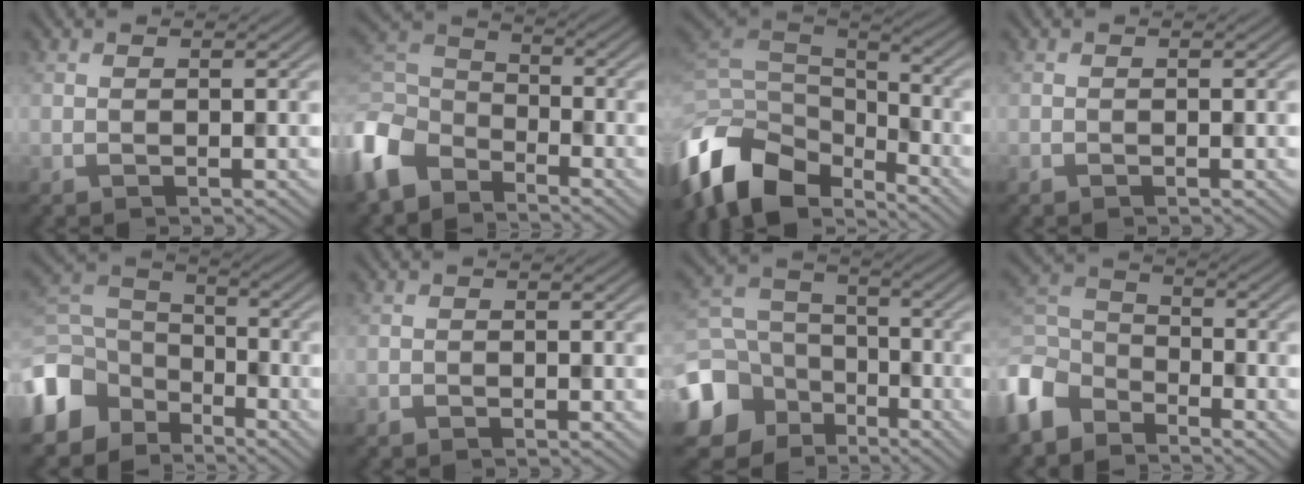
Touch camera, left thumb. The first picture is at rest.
{"total": 9.4, "force": [-6.2, 5.4, 4.5], "torque": [-0.126, -0.012, -0.147]}
{"total": 13.2, "force": [-7.5, 7.7, 7.8], "torque": [-0.216, -0.013, -0.138]}
{"total": 0.0}
{"total": 11.7, "force": [-6.8, 8.0, 5.0], "torque": [-0.157, -0.018, -0.144]}
{"total": 0.6, "force": [-0.4, 0.3, 0.0], "torque": [0.000, -0.004, -0.008]}
{"total": 14.9, "force": [-7.3, 11.7, 5.6], "torque": [-0.193, -0.047, -0.131]}
{"total": 8.7, "force": [-6.1, 4.9, 3.6], "torque": [-0.096, -0.005, -0.149]}